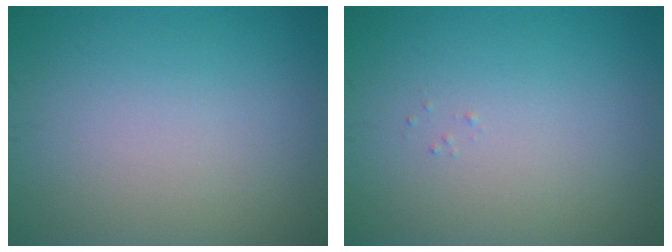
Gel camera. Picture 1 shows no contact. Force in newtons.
{"total": 0.0}